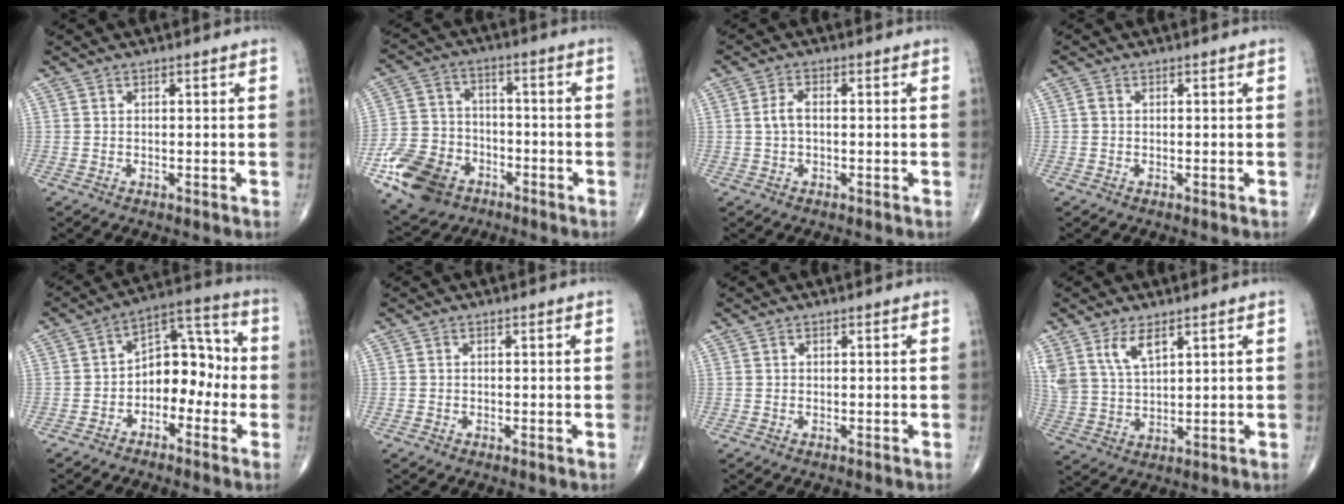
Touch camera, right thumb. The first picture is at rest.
{"total": 14.0, "force": [-7.0, 10.1, 6.8], "torque": [-0.113, 0.032, -0.126]}
{"total": 3.0, "force": [0.0, 1.6, 2.5], "torque": [-0.058, 0.011, -0.003]}
{"total": 0.9, "force": [0.0, 0.7, 0.5], "torque": [-0.007, 0.001, -0.003]}
{"total": 10.5, "force": [-2.3, 7.0, 7.6], "torque": [-0.076, 0.048, -0.051]}
{"total": 0.0}
{"total": 0.0}
{"total": 7.6, "force": [4.5, 3.5, 5.0], "torque": [-0.097, -0.017, 0.099]}